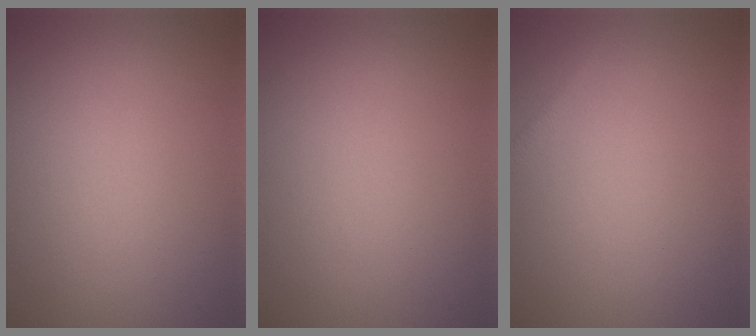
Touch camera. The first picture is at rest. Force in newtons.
{"total": 0.0}
{"total": 1.0, "press": 1.0, "slide": 0.0}